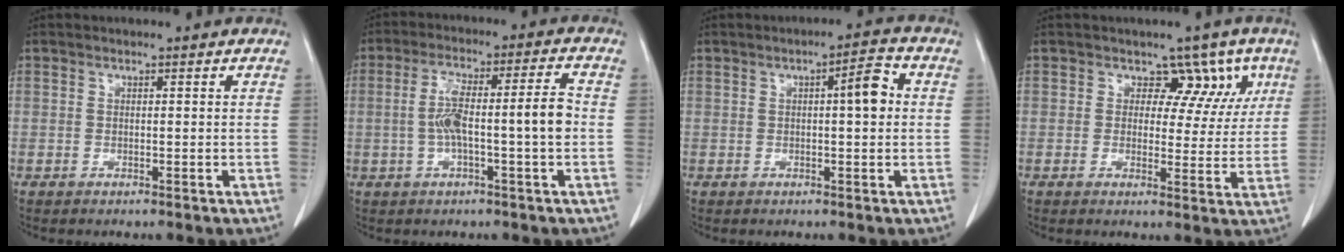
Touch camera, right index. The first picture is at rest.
{"total": 9.1, "force": [-1.0, 0.8, 9.0], "torque": [-0.166, 0.026, -0.018]}
{"total": 4.6, "force": [0.6, 0.8, 4.5], "torque": [-0.063, 0.011, 0.004]}
{"total": 6.1, "force": [3.0, 4.6, 2.5], "torque": [0.000, 0.008, 0.031]}